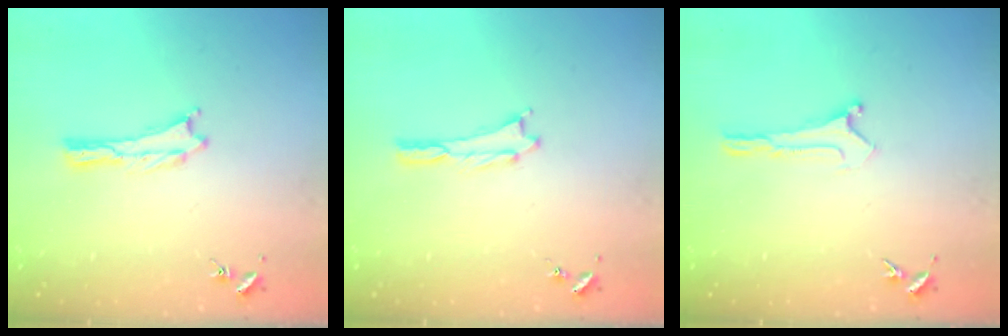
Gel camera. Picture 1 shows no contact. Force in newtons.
{"total": 0.0}
{"total": 0.0}